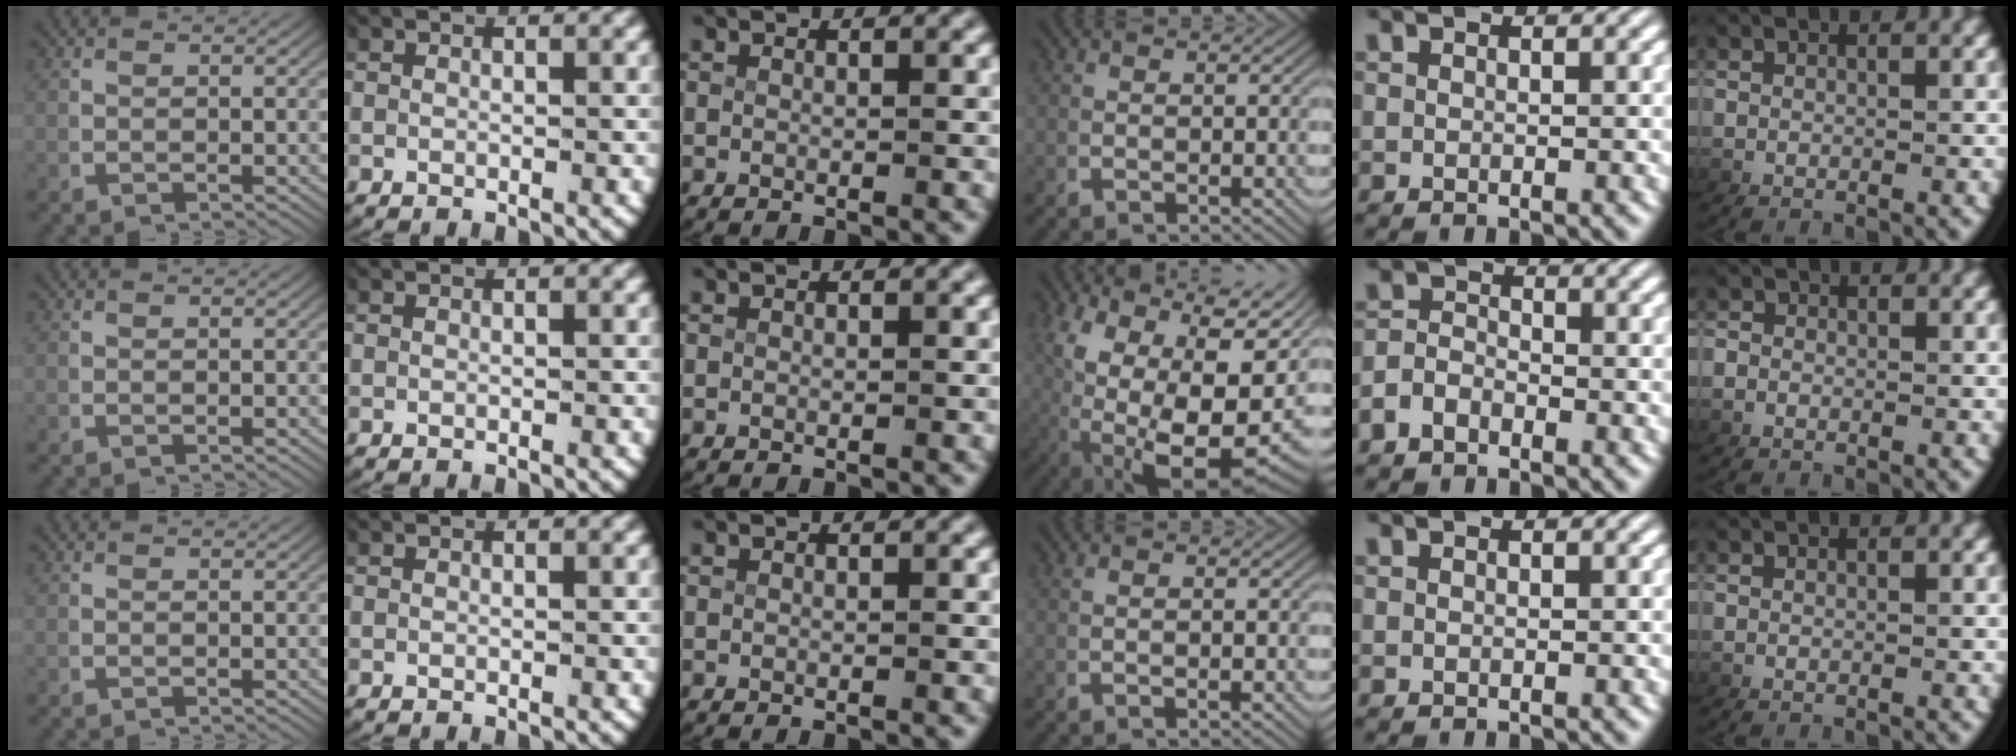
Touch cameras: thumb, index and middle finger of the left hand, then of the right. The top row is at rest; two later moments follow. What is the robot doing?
{"motion": "lift_and_place", "object": "coat"}